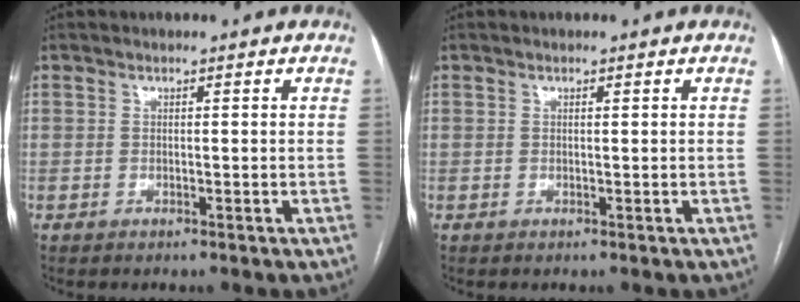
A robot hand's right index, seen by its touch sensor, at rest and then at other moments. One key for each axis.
{"total": 0.0}